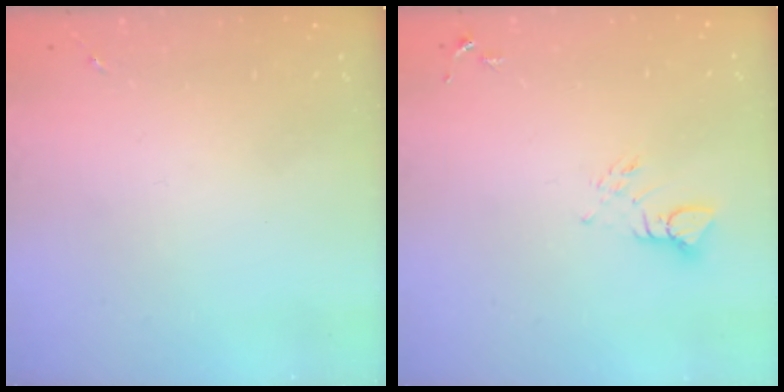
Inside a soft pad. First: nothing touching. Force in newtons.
{"total": 3.8, "press": 3.8, "slide": 0.3}